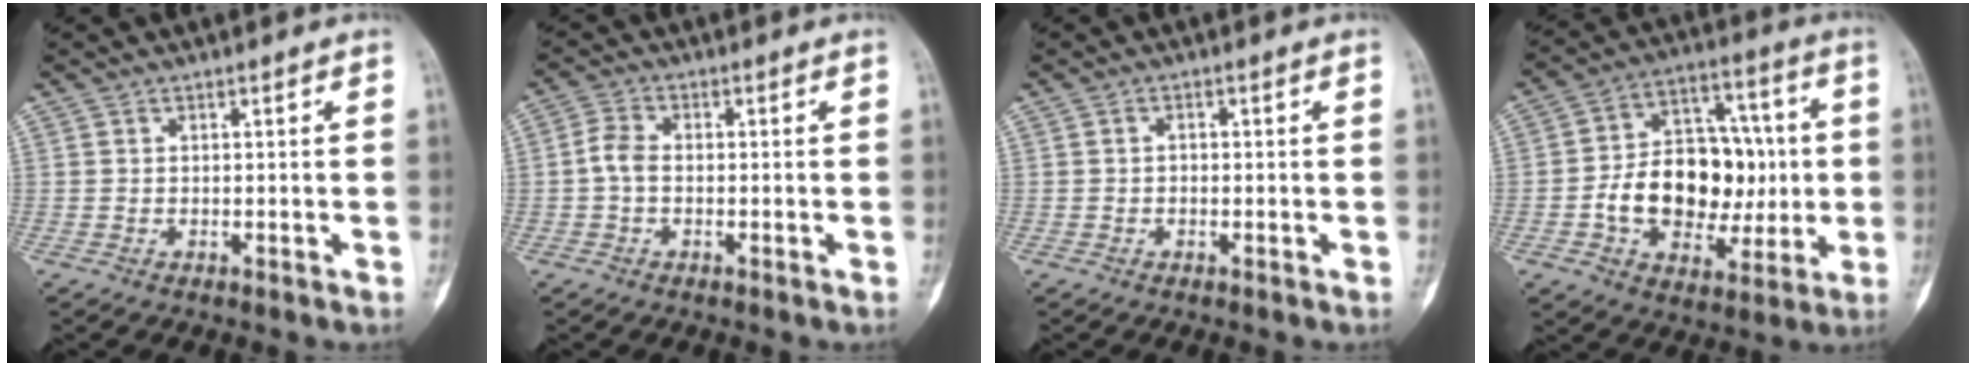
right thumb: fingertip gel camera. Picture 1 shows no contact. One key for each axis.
{"total": 3.7, "fx": -0.4, "fy": 2.4, "fz": 2.8, "tx": -0.058, "ty": 0.011, "tz": -0.014}
{"total": 0.9, "fx": -0.1, "fy": 0.7, "fz": 0.7, "tx": -0.010, "ty": 0.005, "tz": -0.001}
{"total": 19.4, "fx": -1.7, "fy": 13.8, "fz": 13.5, "tx": -0.169, "ty": 0.037, "tz": -0.017}